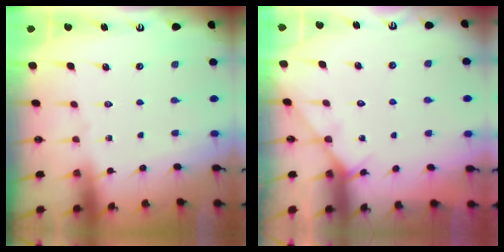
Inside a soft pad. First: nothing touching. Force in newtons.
{"total": 5.2, "press": 5.2, "slide": 0.5}